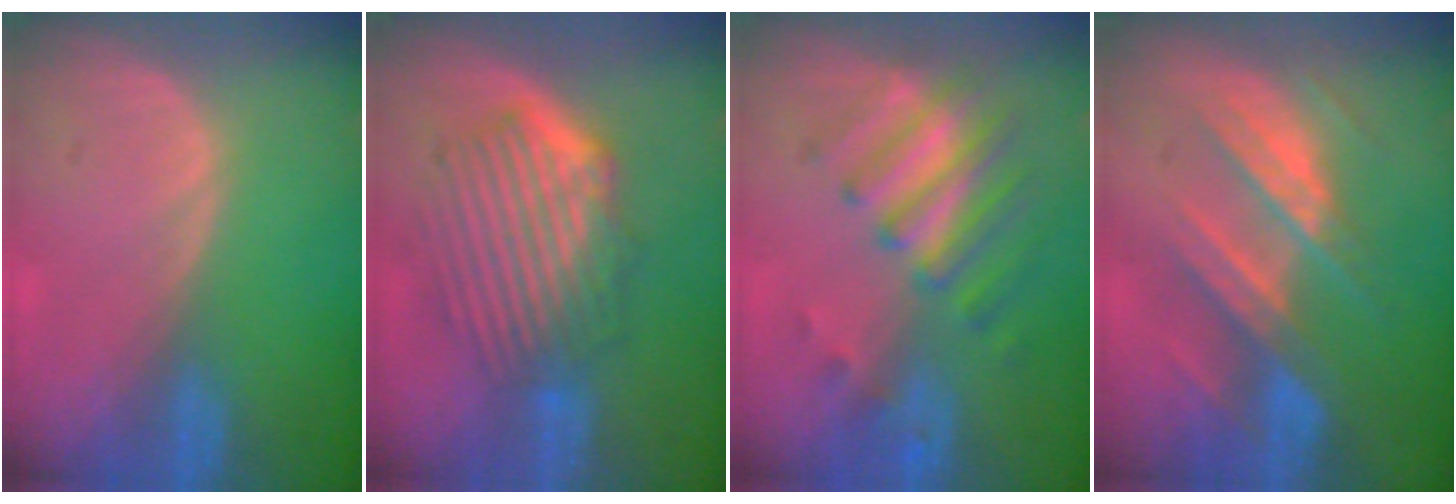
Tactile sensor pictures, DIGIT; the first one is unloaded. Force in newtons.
{"total": 9.4, "press": 8.4, "slide": 4.4}
{"total": 7.8, "press": 7.0, "slide": 3.5}
{"total": 9.1, "press": 7.9, "slide": 4.4}